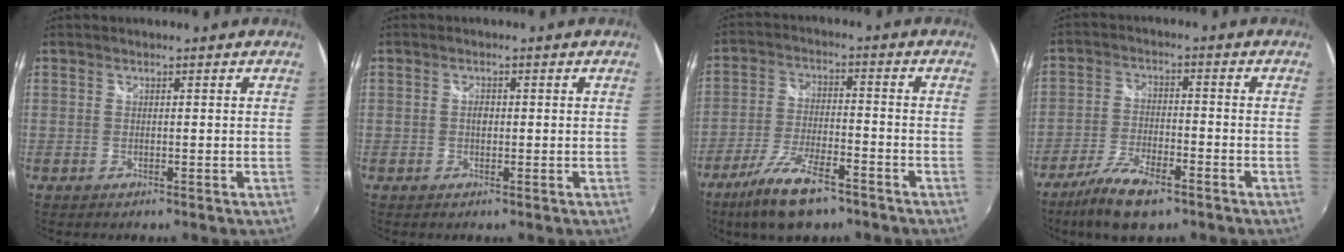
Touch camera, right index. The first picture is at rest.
{"total": 1.2, "force": [-0.1, 0.8, 0.9], "torque": [-0.018, 0.003, -0.002]}
{"total": 12.1, "force": [-8.4, 3.7, 7.9], "torque": [-0.174, -0.022, -0.153]}
{"total": 10.6, "force": [-7.3, 3.4, 6.9], "torque": [-0.159, -0.021, -0.138]}